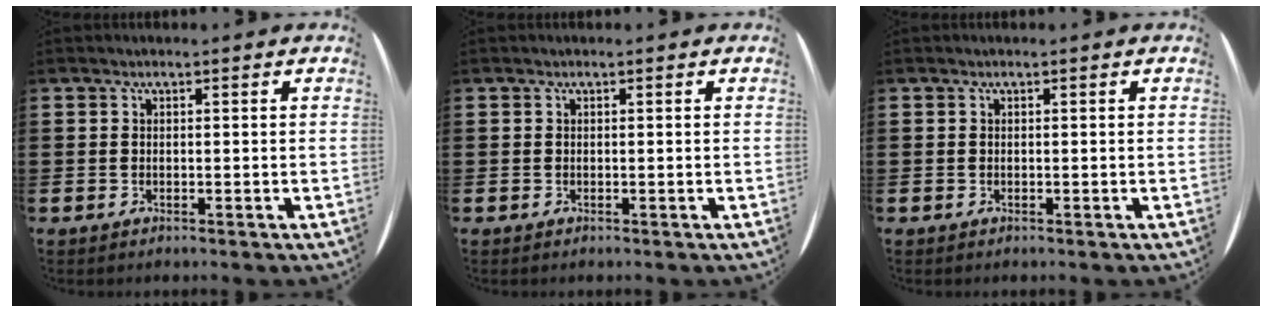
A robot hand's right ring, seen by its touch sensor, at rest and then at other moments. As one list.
[{"total": 0.0}, {"total": 0.0}]